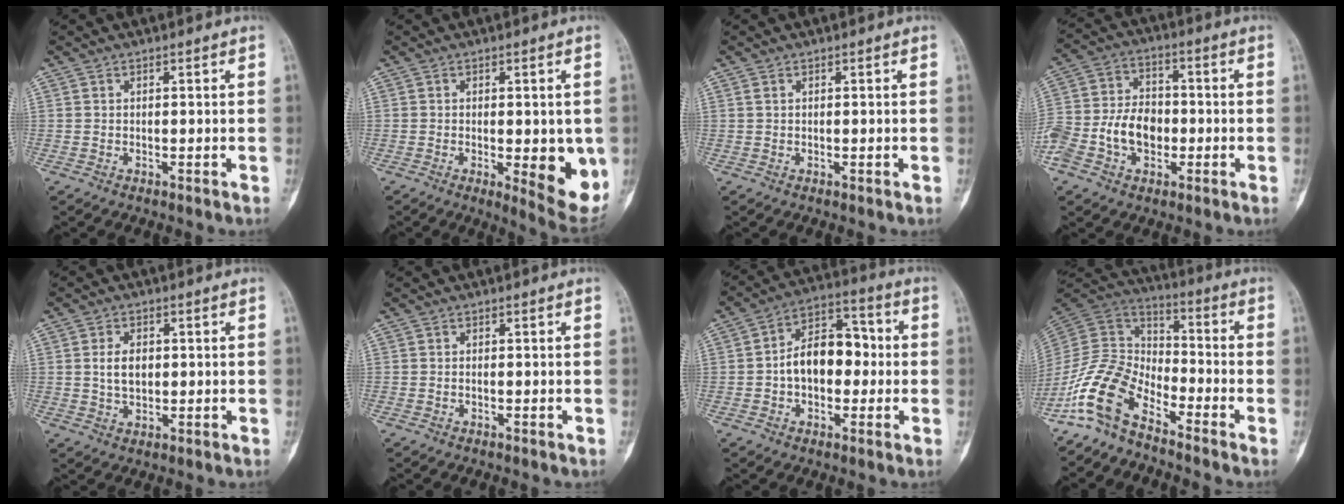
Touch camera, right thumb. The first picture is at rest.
{"total": 10.8, "force": [-1.7, 3.8, 10.0], "torque": [-0.106, -0.020, -0.013]}
{"total": 0.7, "force": [0.1, 0.3, 0.7], "torque": [-0.013, 0.001, 0.004]}
{"total": 13.3, "force": [-3.4, 9.3, 8.8], "torque": [-0.163, 0.032, -0.066]}
{"total": 4.8, "force": [0.6, 3.2, 3.6], "torque": [-0.056, 0.000, 0.011]}
{"total": 0.0}
{"total": 12.4, "force": [-0.6, 8.2, 9.3], "torque": [-0.119, 0.041, -0.020]}
{"total": 11.9, "force": [-8.6, 5.6, 6.0], "torque": [-0.115, 0.081, -0.185]}